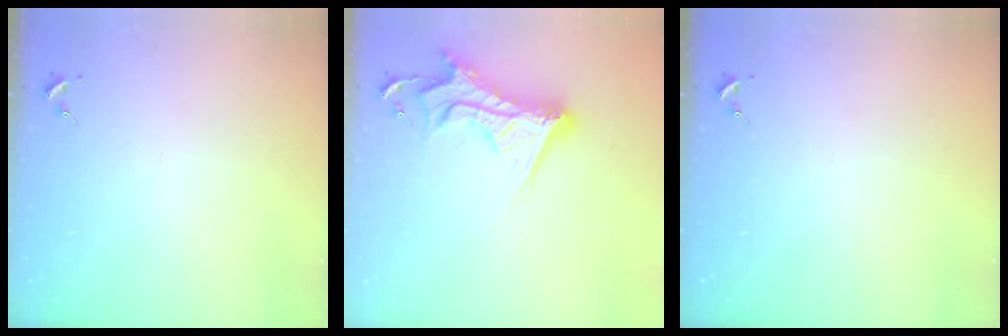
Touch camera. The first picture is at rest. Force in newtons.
{"total": 16.2, "press": 16.1, "slide": 1.7}
{"total": 0.0}